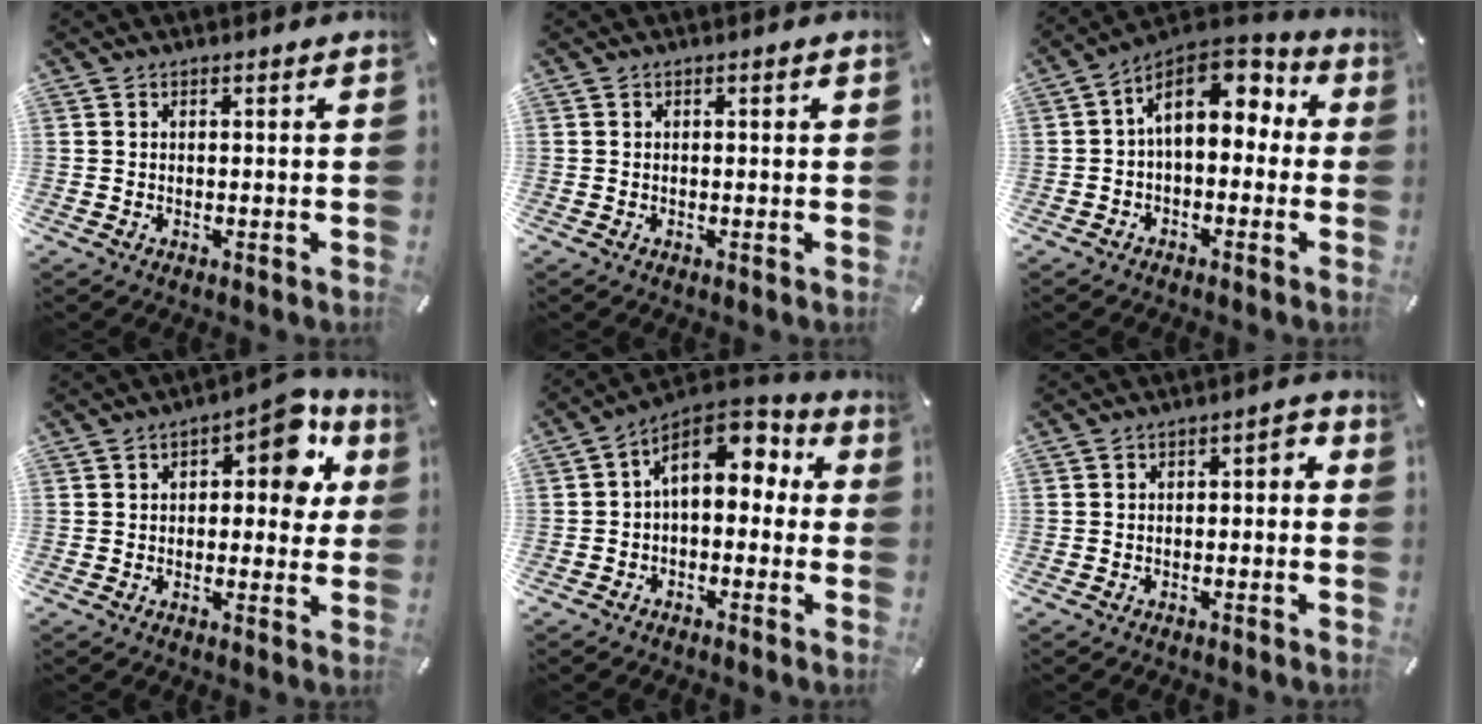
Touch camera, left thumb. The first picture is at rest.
{"total": 0.5, "force": [0.0, 0.2, 0.5], "torque": [-0.010, 0.001, 0.000]}
{"total": 11.5, "force": [3.2, 7.3, 8.2], "torque": [-0.131, -0.015, 0.060]}
{"total": 10.2, "force": [3.7, 5.4, 7.9], "torque": [-0.076, -0.026, 0.052]}
{"total": 10.0, "force": [3.0, 6.7, 6.8], "torque": [-0.108, -0.017, 0.054]}
{"total": 3.1, "force": [-2.2, 1.5, 1.6], "torque": [-0.025, 0.018, -0.044]}